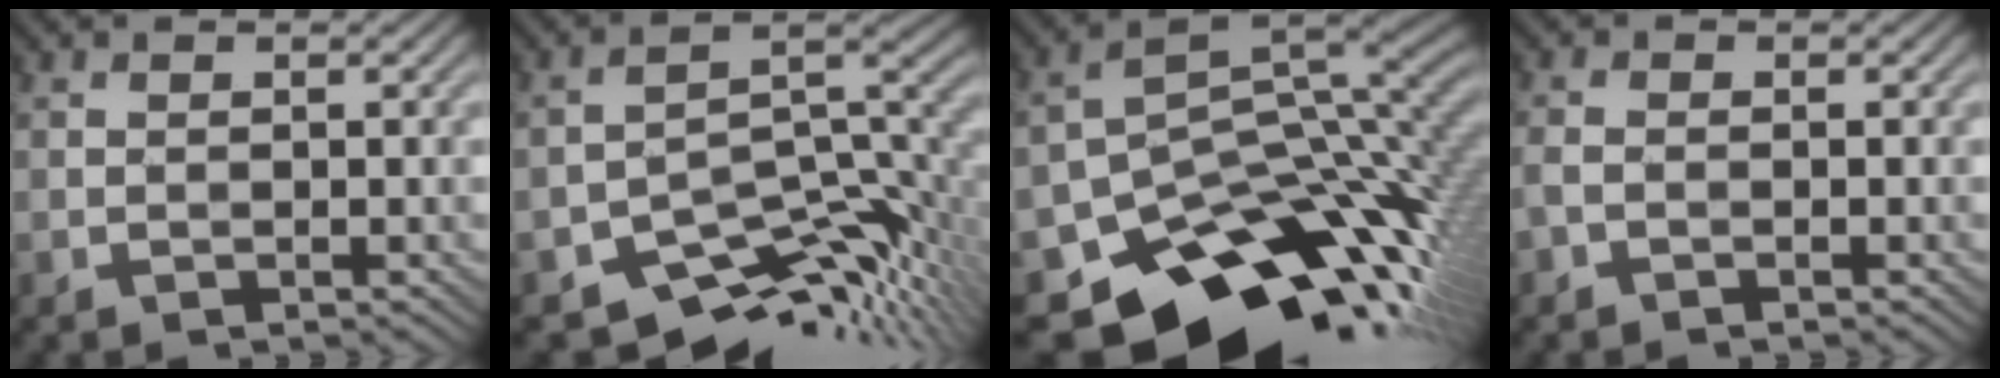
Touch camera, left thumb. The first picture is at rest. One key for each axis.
{"total": 11.2, "fx": -7.9, "fy": 4.2, "fz": 6.7, "tx": -0.098, "ty": -0.019, "tz": -0.134}
{"total": 17.5, "fx": -9.1, "fy": 9.7, "fz": 11.4, "tx": -0.191, "ty": -0.055, "tz": -0.127}
{"total": 1.6, "fx": -0.9, "fy": 0.7, "fz": 1.1, "tx": -0.034, "ty": -0.001, "tz": -0.026}